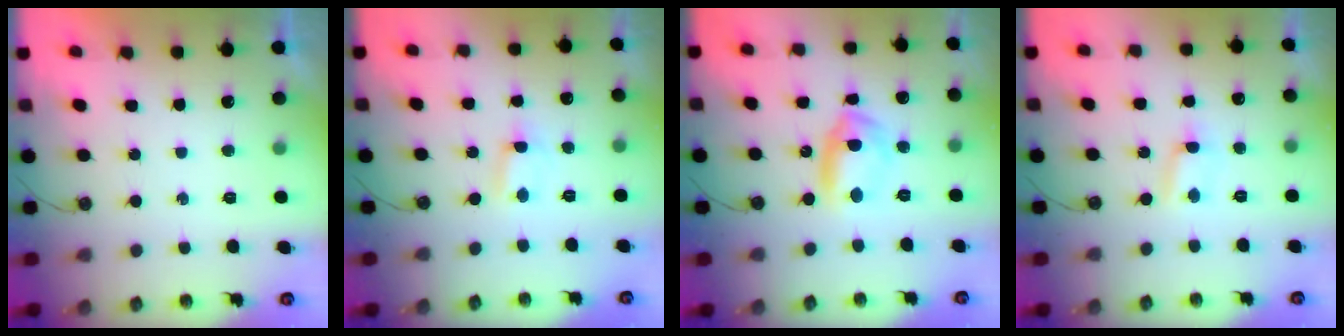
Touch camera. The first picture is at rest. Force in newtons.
{"total": 0.6, "press": 0.4, "slide": 0.5}
{"total": 16.7, "press": 9.1, "slide": 14.1}
{"total": 1.8, "press": 1.8, "slide": 0.2}